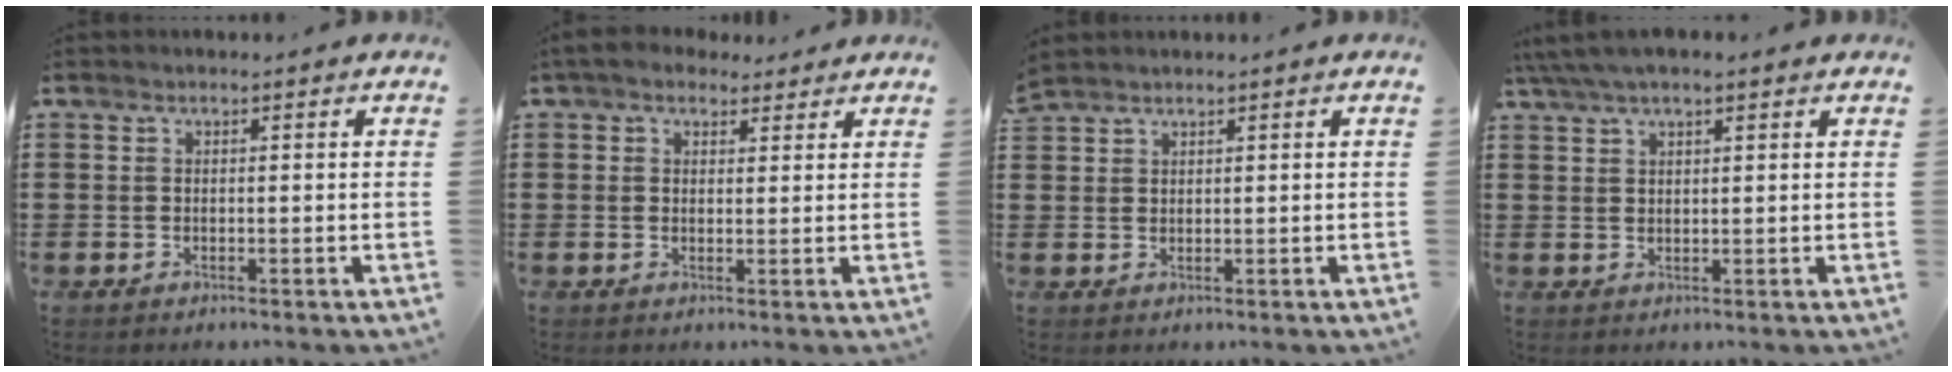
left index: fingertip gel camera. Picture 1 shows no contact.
{"total": 3.5, "force": [2.7, 1.9, 1.2], "torque": [-0.033, 0.000, 0.051]}
{"total": 1.5, "force": [1.5, 0.1, 0.1], "torque": [-0.004, -0.001, 0.030]}
{"total": 3.5, "force": [2.5, 0.7, 2.3], "torque": [-0.050, 0.004, 0.046]}